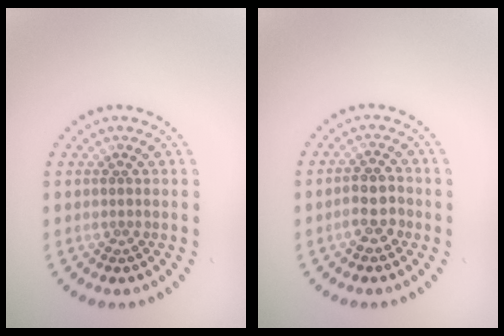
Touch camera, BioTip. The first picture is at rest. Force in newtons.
{"total": 2.4, "press": 2.3, "slide": 0.8}